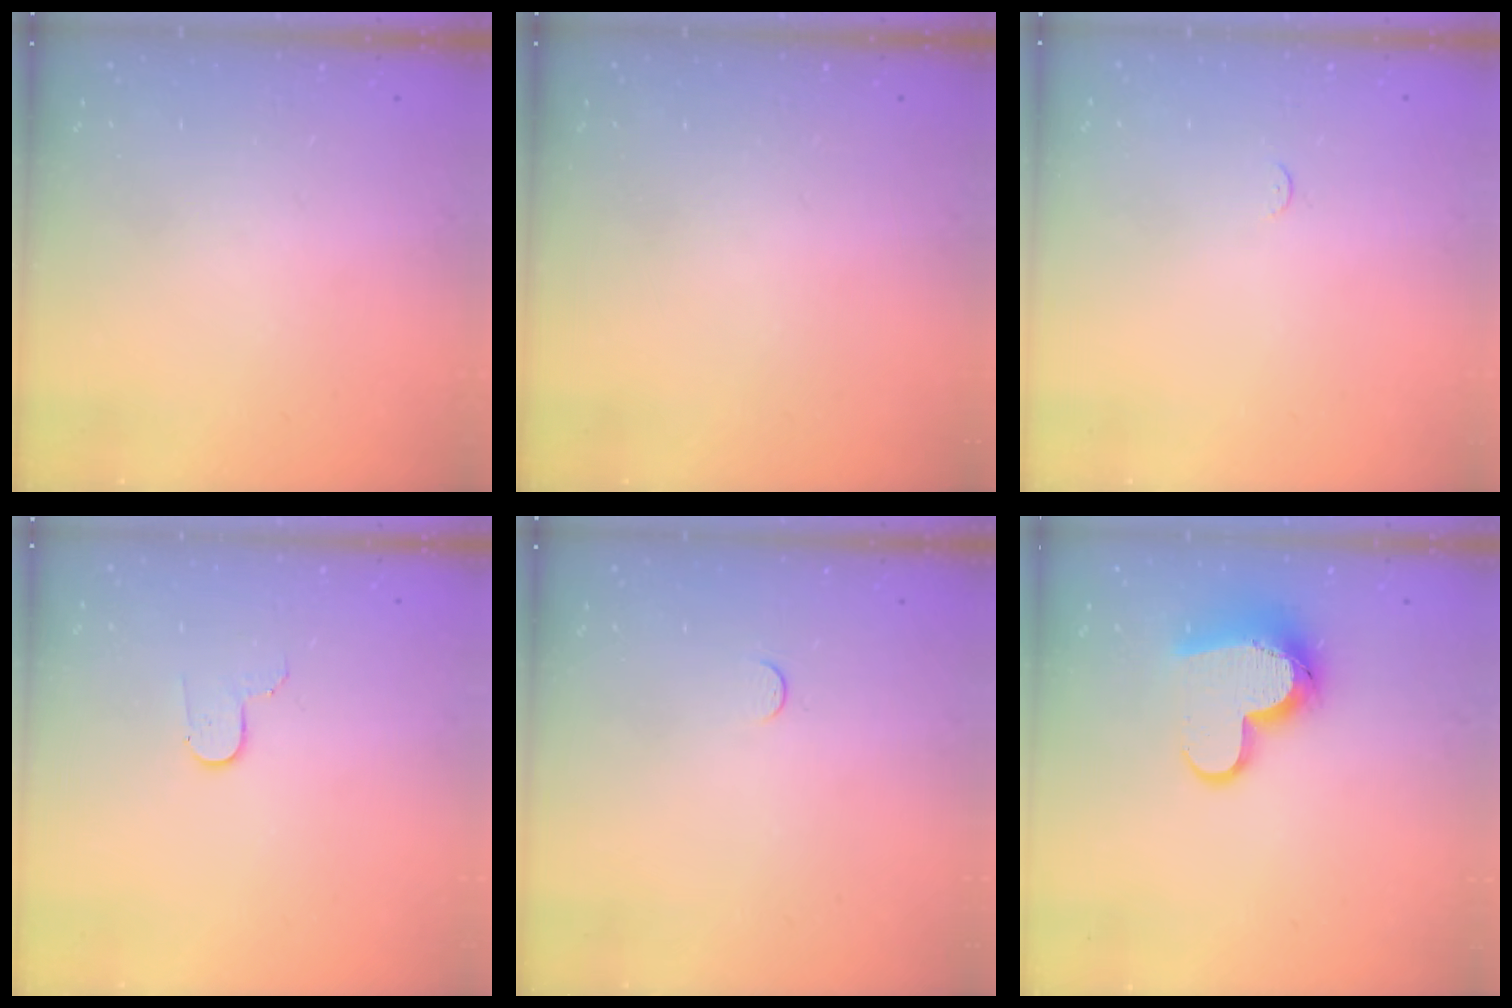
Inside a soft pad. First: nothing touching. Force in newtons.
{"total": 0.0}
{"total": 2.3, "press": 2.3, "slide": 0.3}
{"total": 3.3, "press": 3.3, "slide": 0.3}
{"total": 3.5, "press": 3.5, "slide": 0.4}
{"total": 12.4, "press": 12.3, "slide": 1.2}